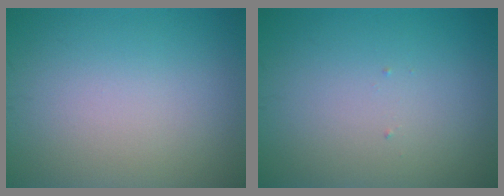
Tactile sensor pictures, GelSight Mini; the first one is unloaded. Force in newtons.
{"total": 0.0}